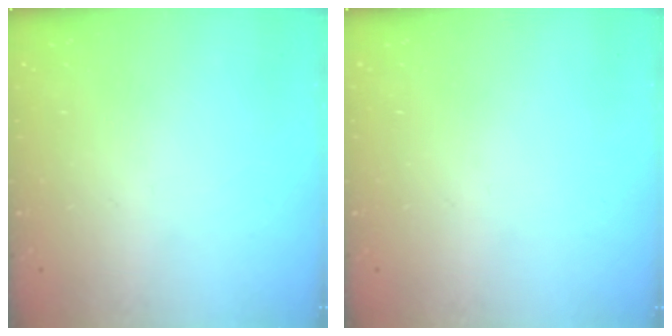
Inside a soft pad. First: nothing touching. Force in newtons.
{"total": 0.0}